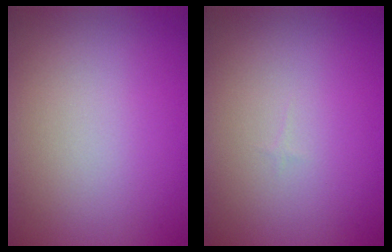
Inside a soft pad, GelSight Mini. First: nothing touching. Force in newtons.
{"total": 0.0}